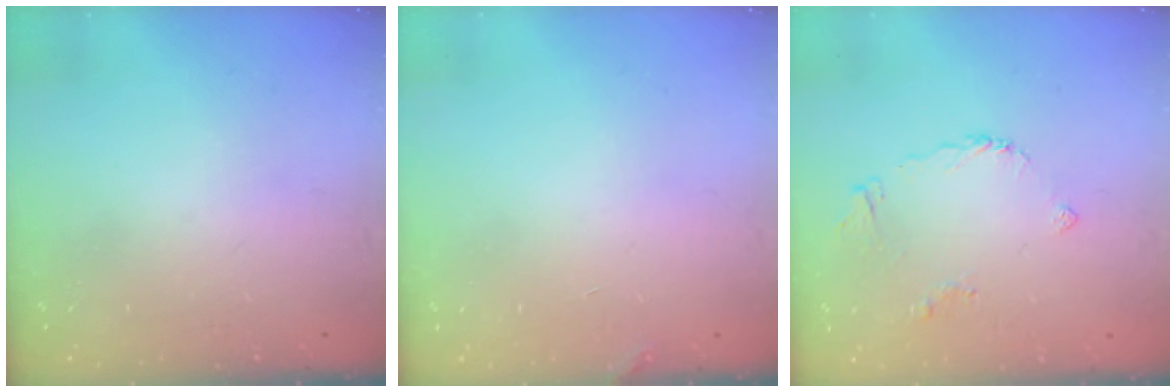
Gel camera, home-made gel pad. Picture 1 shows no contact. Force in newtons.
{"total": 2.3, "press": 2.3, "slide": 0.1}
{"total": 4.8, "press": 4.8, "slide": 0.7}